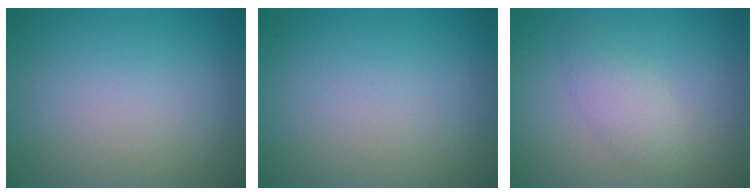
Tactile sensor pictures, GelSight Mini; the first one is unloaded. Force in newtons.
{"total": 0.0}
{"total": 2.2, "press": 2.2, "slide": 0.0}